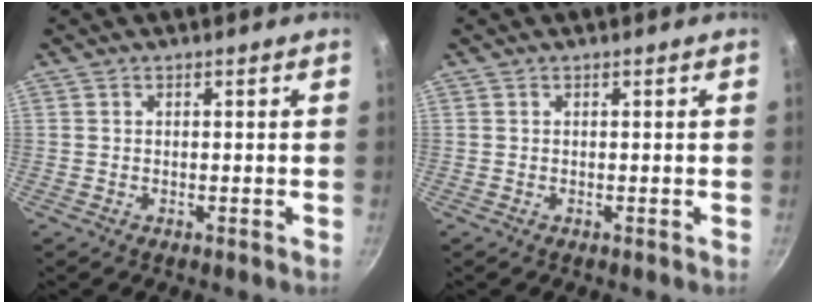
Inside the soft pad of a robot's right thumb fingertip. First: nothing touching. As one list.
[{"total": 0.0}]